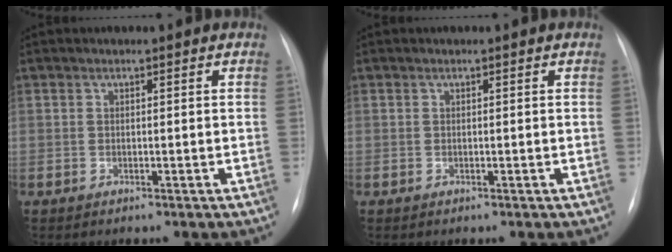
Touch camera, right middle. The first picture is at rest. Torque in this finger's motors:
{"motor_torque": [0.00, 0.00, 0.00, 0.00]}